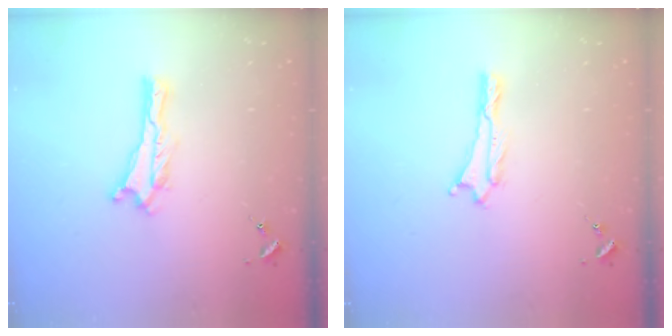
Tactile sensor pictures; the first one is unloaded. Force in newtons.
{"total": 0.0}